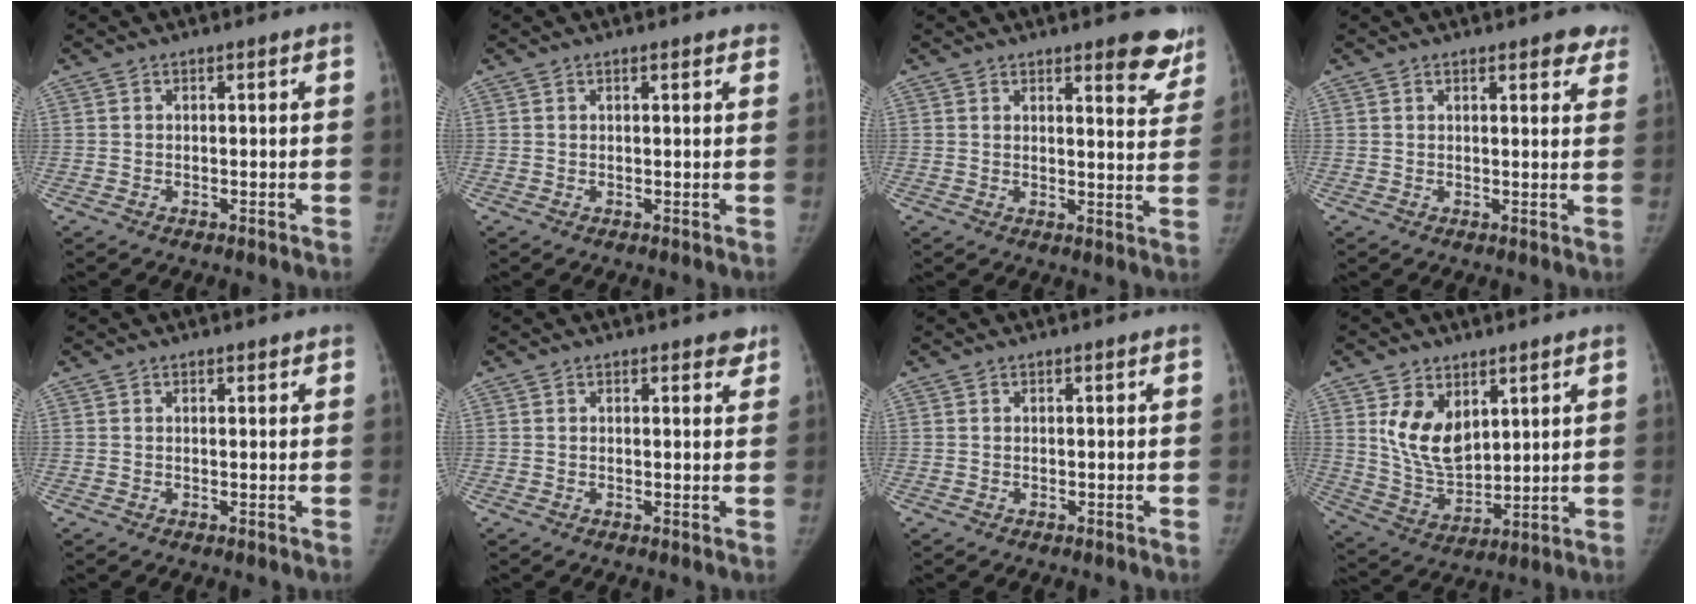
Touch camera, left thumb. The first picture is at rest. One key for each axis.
{"total": 1.9, "fx": 1.4, "fy": 0.6, "fz": 1.0, "tx": -0.001, "ty": 0.001, "tz": 0.014}
{"total": 8.7, "fx": 6.3, "fy": 2.6, "fz": 5.3, "tx": -0.028, "ty": -0.038, "tz": 0.067}
{"total": 5.4, "fx": 4.2, "fy": 2.0, "fz": 2.8, "tx": -0.002, "ty": -0.014, "tz": 0.039}
{"total": 0.8, "fx": 0.6, "fy": 0.4, "fz": 0.3, "tx": -0.001, "ty": -0.004, "tz": 0.006}
{"total": 2.2, "fx": 1.6, "fy": 1.1, "fz": 1.0, "tx": 0.009, "ty": -0.007, "tz": 0.013}
{"total": 0.0}
{"total": 11.2, "fx": 4.6, "fy": 6.9, "fz": 7.5, "tx": -0.106, "ty": -0.034, "tz": 0.102}